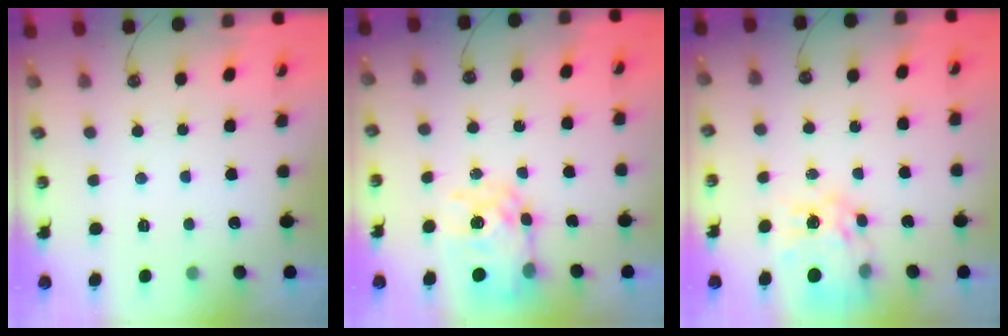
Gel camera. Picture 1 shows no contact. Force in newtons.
{"total": 9.6, "press": 9.6, "slide": 0.9}
{"total": 13.5, "press": 13.4, "slide": 1.4}